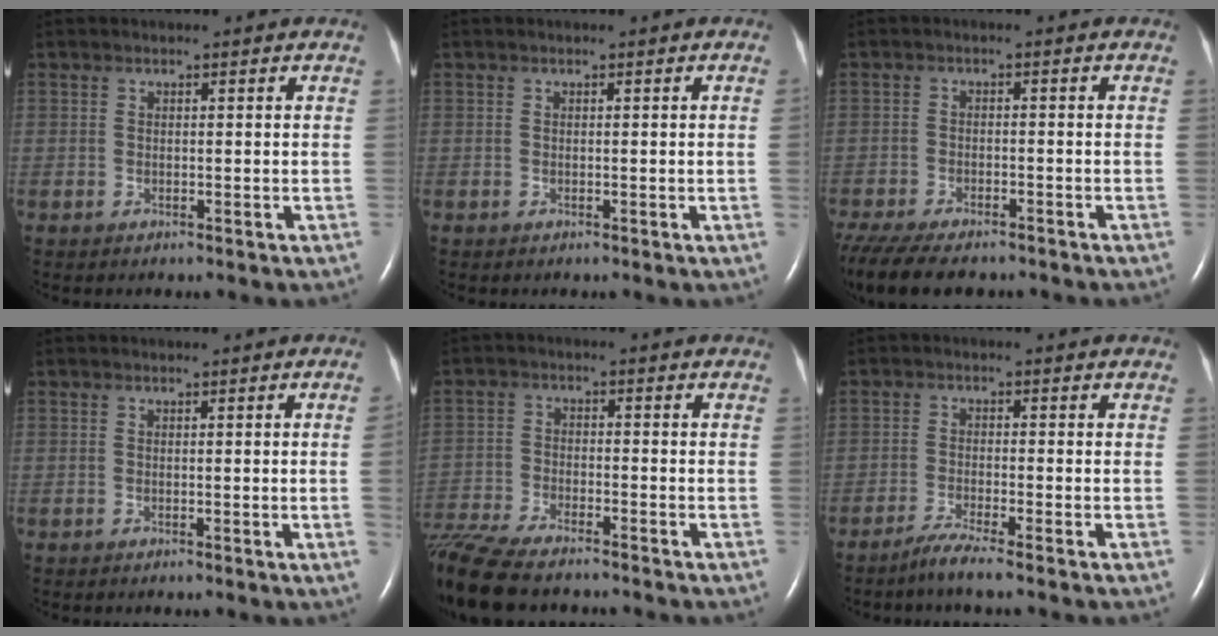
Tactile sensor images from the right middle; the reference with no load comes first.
{"total": 0.5, "force": [0.0, -0.2, 0.5], "torque": [-0.007, -0.001, 0.000]}
{"total": 14.3, "force": [-11.5, 4.6, 7.0], "torque": [-0.163, -0.026, -0.166]}
{"total": 1.9, "force": [-0.1, -0.9, 1.7], "torque": [-0.021, -0.002, 0.000]}
{"total": 14.4, "force": [-12.1, 3.1, 7.1], "torque": [-0.164, -0.025, -0.203]}
{"total": 3.1, "force": [-2.5, -0.8, 1.7], "torque": [-0.047, -0.011, -0.054]}